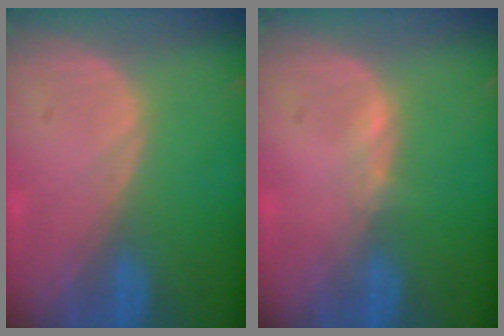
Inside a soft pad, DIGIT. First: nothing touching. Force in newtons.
{"total": 0.7, "press": 0.7, "slide": 0.2}